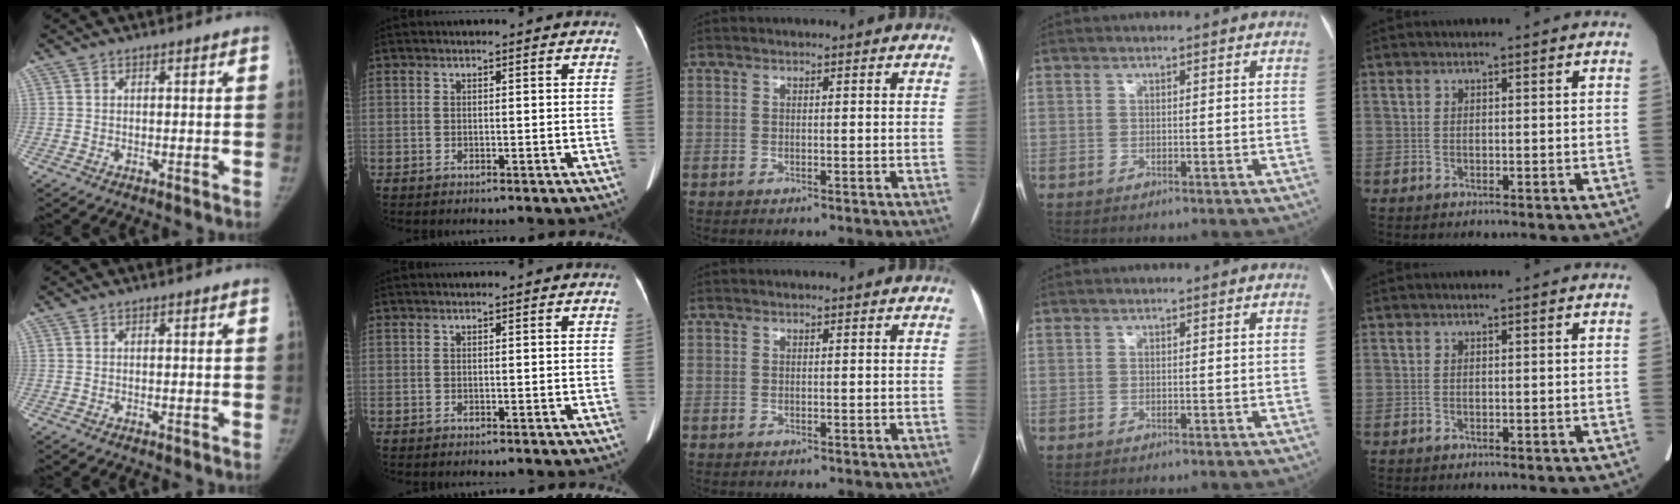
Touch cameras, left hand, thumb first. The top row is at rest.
{}